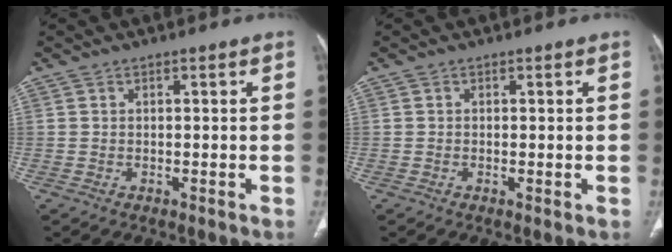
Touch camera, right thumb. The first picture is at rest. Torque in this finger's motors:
{"motor_torque": [1.62, 0.66, -0.05, -0.41, -0.03]}